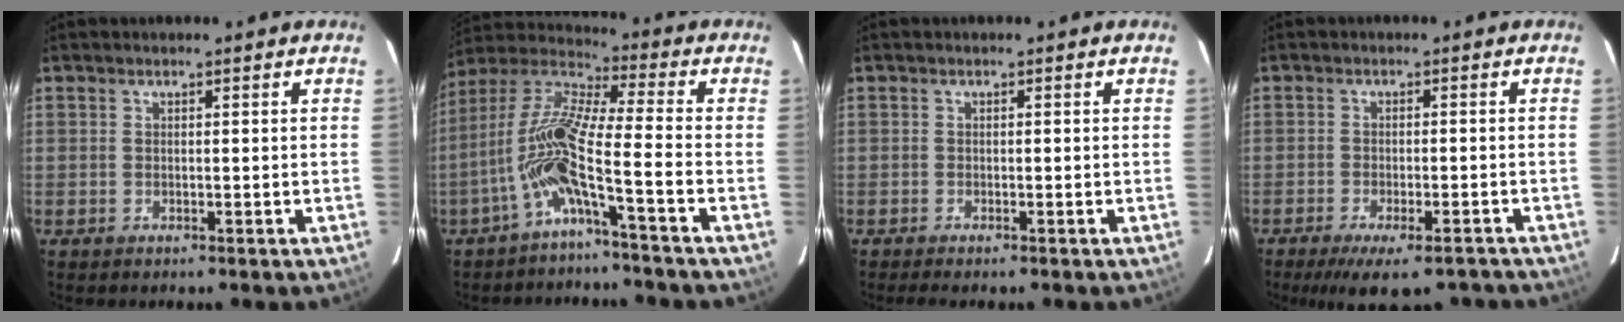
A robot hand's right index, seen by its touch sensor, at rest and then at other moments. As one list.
[{"total": 10.8, "force": [-4.7, -0.6, 9.8], "torque": [-0.211, 0.016, -0.100]}, {"total": 2.6, "force": [-2.1, 0.2, 1.4], "torque": [-0.019, -0.006, -0.029]}, {"total": 11.3, "force": [-9.2, 2.9, 5.8], "torque": [-0.078, -0.011, -0.126]}]